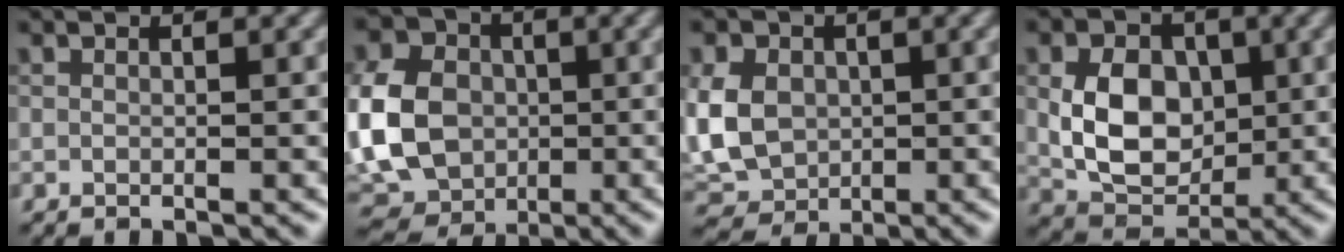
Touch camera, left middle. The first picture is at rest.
{"total": 11.4, "force": [-0.8, 9.0, 6.8], "torque": [-0.149, 0.002, -0.027]}
{"total": 7.5, "force": [0.2, 5.9, 4.5], "torque": [-0.110, 0.009, -0.006]}
{"total": 6.7, "force": [0.4, 5.0, 4.5], "torque": [-0.084, -0.004, 0.009]}